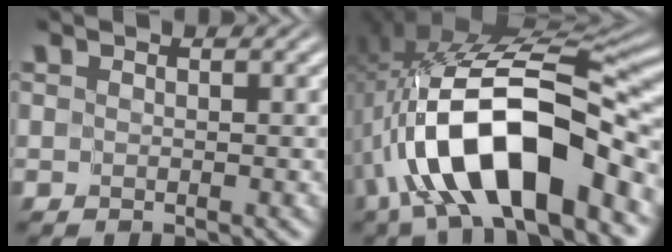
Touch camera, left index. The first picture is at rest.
{"total": 13.7, "force": [-5.0, 5.0, 11.7], "torque": [-0.201, 0.016, -0.085]}